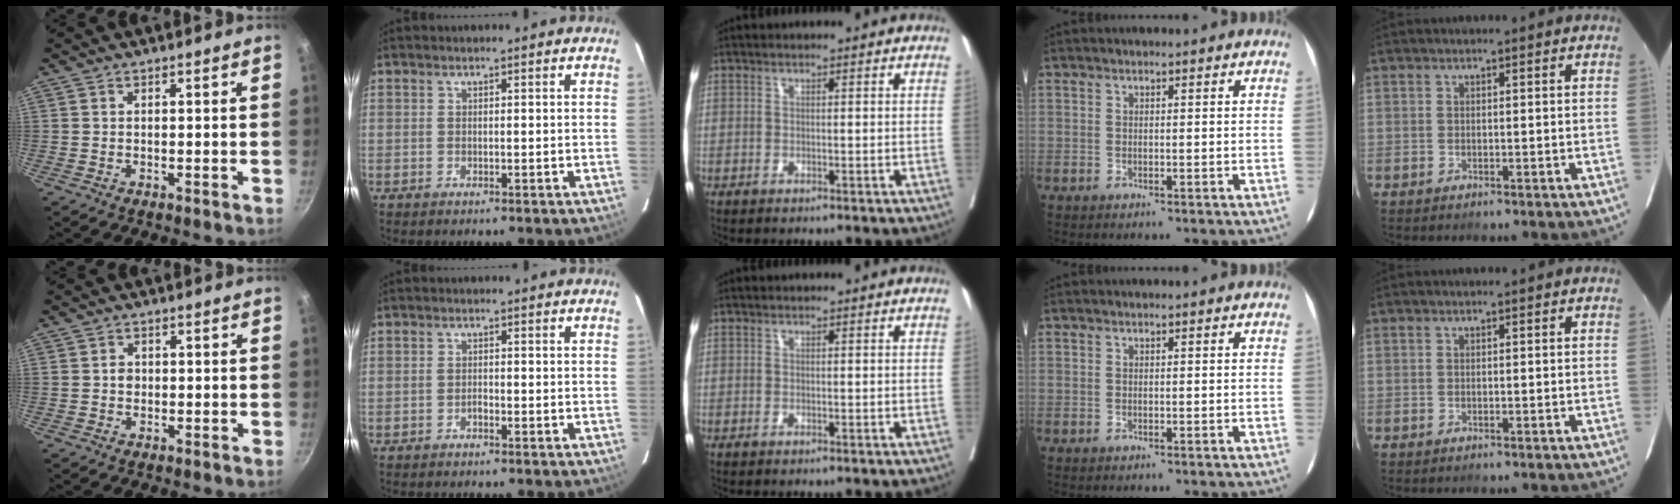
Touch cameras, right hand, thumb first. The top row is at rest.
{"thumb": {"total": 2.0, "force": [-0.2, 1.7, 1.0], "torque": [-0.006, 0.006, -0.004]}, "index": {"total": 0.8, "force": [-0.6, 0.3, 0.5], "torque": [-0.008, 0.002, -0.012]}}